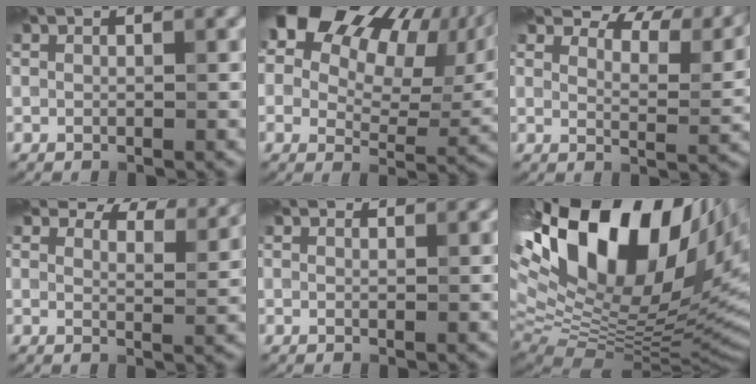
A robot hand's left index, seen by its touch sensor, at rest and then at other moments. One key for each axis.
{"total": 18.3, "fx": 7.5, "fy": 11.5, "fz": 12.2, "tx": -0.168, "ty": 0.039, "tz": 0.130}
{"total": 8.0, "fx": 6.8, "fy": 2.4, "fz": 3.5, "tx": -0.056, "ty": 0.009, "tz": 0.094}
{"total": 7.8, "fx": 6.6, "fy": 2.6, "fz": 3.1, "tx": -0.045, "ty": 0.006, "tz": 0.076}
{"total": 1.3, "fx": 1.2, "fy": 0.4, "fz": 0.2, "tx": -0.007, "ty": -0.004, "tz": 0.009}
{"total": 20.6, "fx": 7.5, "fy": 10.4, "fz": 16.2, "tx": -0.301, "ty": 0.028, "tz": 0.147}